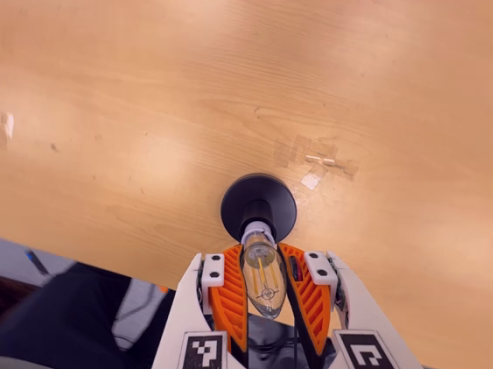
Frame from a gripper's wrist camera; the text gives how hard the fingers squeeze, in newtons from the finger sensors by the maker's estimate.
{"total": 20.7, "left": 20.7, "right": 20.7}